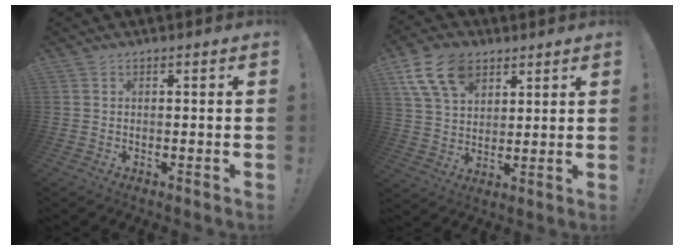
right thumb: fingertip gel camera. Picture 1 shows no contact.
{"total": 14.0, "force": [7.5, 9.1, 7.5], "torque": [-0.134, -0.023, 0.146]}